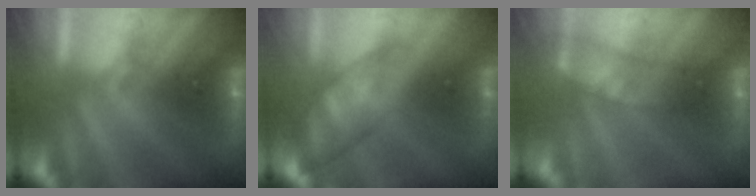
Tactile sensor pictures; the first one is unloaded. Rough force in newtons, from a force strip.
{"total": 4.7}
{"total": 2.6}